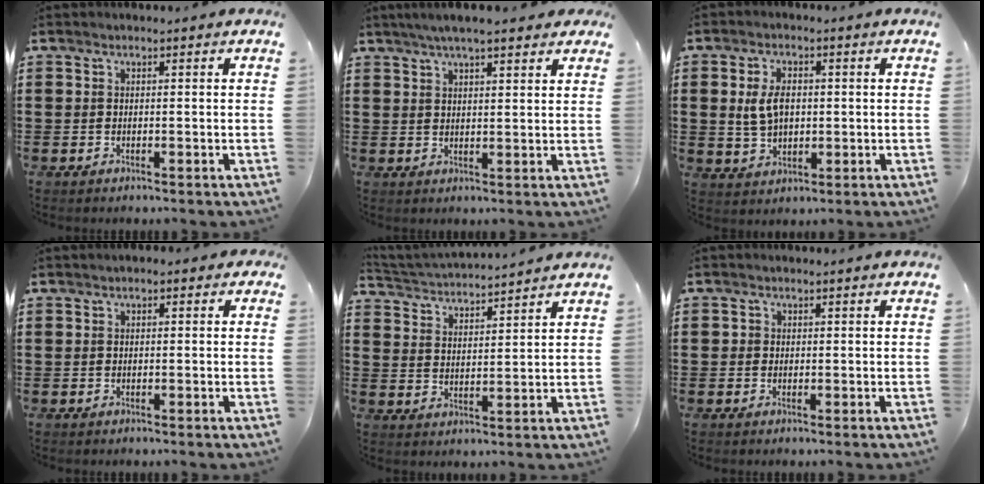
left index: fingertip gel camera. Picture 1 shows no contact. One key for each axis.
{"total": 4.8, "fx": 3.8, "fy": 0.6, "fz": 2.9, "tx": -0.064, "ty": 0.001, "tz": 0.068}
{"total": 5.0, "fx": 0.7, "fy": 3.0, "fz": 3.9, "tx": -0.090, "ty": 0.009, "tz": 0.009}
{"total": 0.8, "fx": 0.1, "fy": 0.5, "fz": 0.7, "tx": -0.014, "ty": 0.005, "tz": 0.000}
{"total": 3.4, "fx": 3.4, "fy": -0.4, "fz": 0.2, "tx": -0.022, "ty": -0.024, "tz": 0.055}
{"total": 0.8, "fx": 0.2, "fy": 0.7, "fz": 0.2, "tx": -0.006, "ty": 0.005, "tz": 0.003}